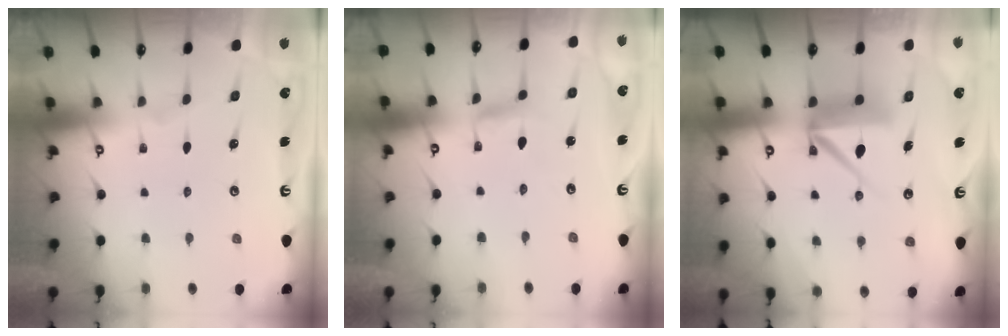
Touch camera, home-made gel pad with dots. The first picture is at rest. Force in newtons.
{"total": 2.3, "press": 2.3, "slide": 0.2}
{"total": 9.2, "press": 9.1, "slide": 1.1}